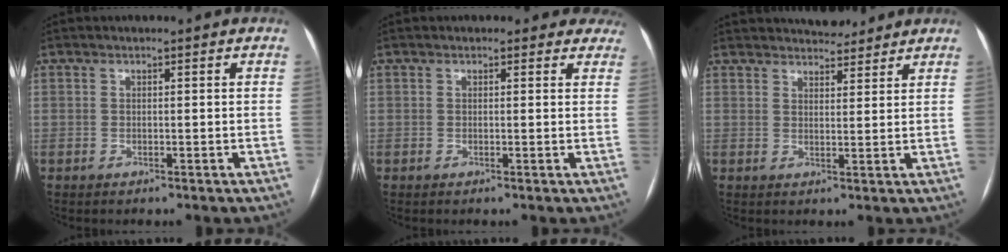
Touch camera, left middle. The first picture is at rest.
{"total": 4.8, "force": [4.3, 2.3, 0.2], "torque": [0.026, 0.000, 0.021]}
{"total": 7.9, "force": [7.4, 2.2, 1.9], "torque": [-0.020, 0.009, 0.098]}